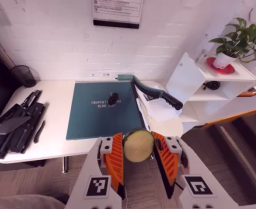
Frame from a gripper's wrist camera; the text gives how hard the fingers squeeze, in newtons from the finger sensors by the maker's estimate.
{"total": 9.3, "left": 9.6, "right": 9.1}